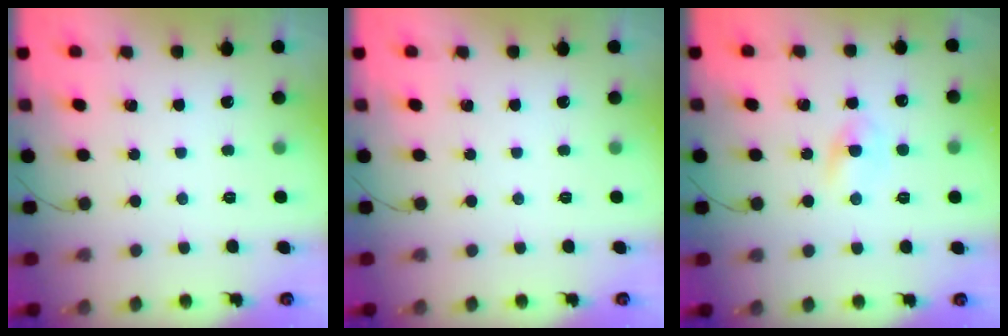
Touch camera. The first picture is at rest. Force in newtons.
{"total": 0.0}
{"total": 2.8, "press": 2.6, "slide": 1.1}